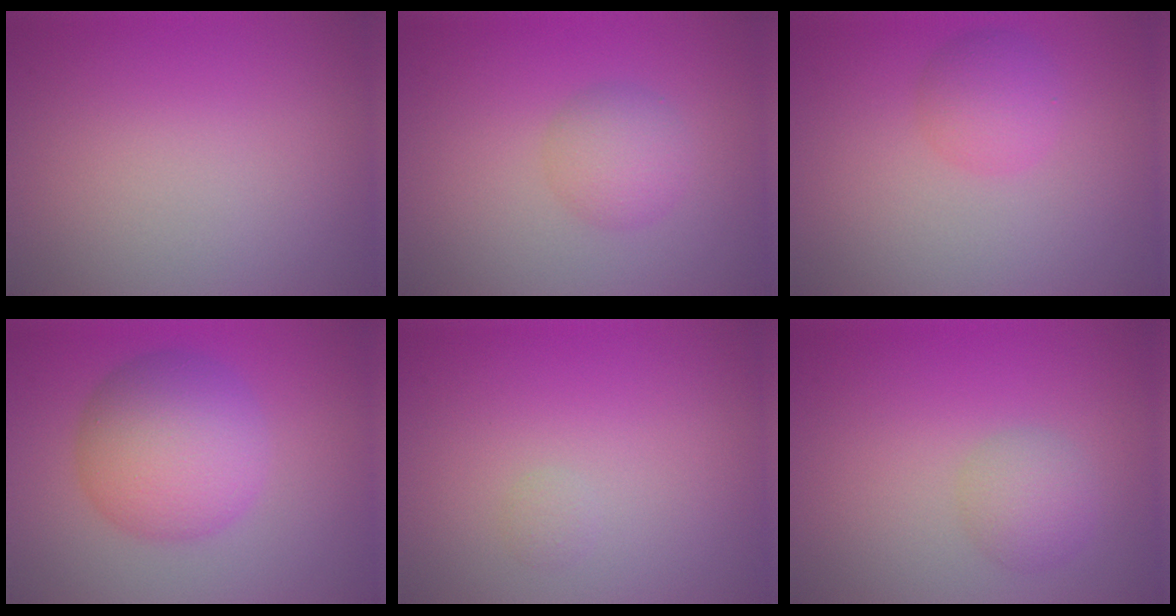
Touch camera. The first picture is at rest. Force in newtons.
{"total": 2.9, "press": 2.9, "slide": 0.0}
{"total": 2.8, "press": 2.8, "slide": 0.1}
{"total": 7.5, "press": 7.5, "slide": 0.0}
{"total": 0.6, "press": 0.6, "slide": 0.0}
{"total": 2.5, "press": 2.5, "slide": 0.0}